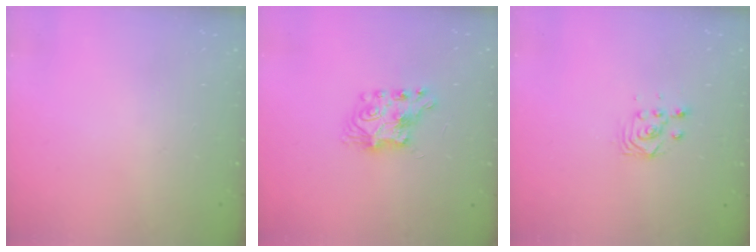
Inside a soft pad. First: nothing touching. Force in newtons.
{"total": 8.2, "press": 8.1, "slide": 0.8}
{"total": 2.9, "press": 2.9, "slide": 0.4}